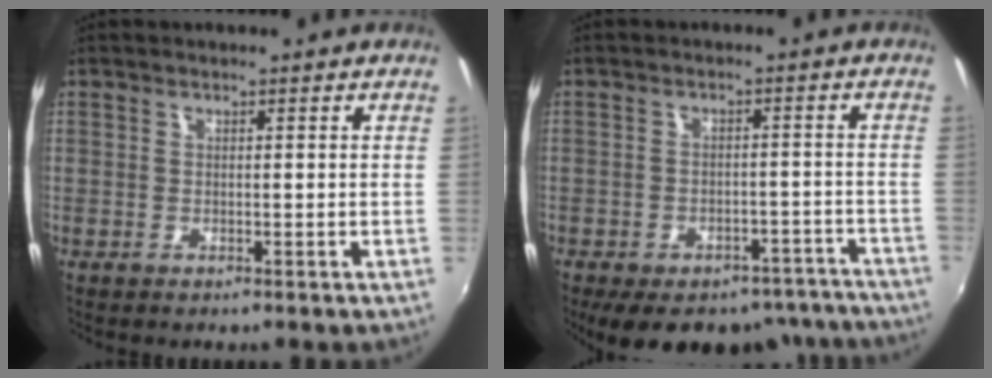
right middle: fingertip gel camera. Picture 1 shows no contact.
{"total": 18.3, "force": [-15.0, 7.9, 6.9], "torque": [-0.131, 0.010, -0.167]}